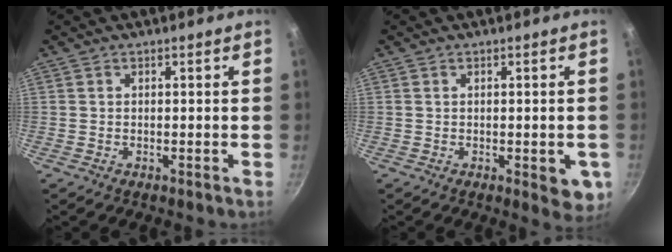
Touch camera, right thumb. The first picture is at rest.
{"total": 5.3, "force": [-1.3, 2.1, 4.6], "torque": [-0.045, -0.007, -0.015]}